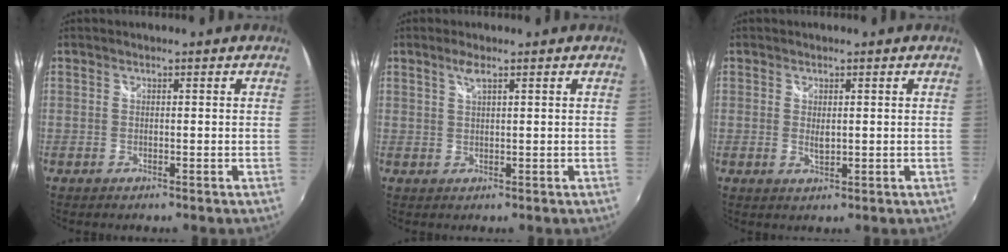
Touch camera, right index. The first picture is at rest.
{"total": 2.1, "force": [1.3, 0.4, 1.6], "torque": [-0.030, 0.003, 0.022]}
{"total": 2.1, "force": [0.1, 1.0, 1.9], "torque": [-0.033, -0.004, 0.003]}